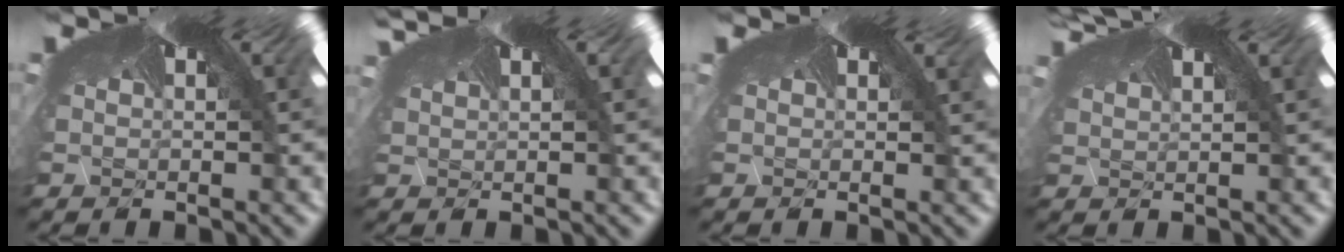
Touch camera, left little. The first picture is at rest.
{"total": 1.7, "force": [1.2, 0.7, 1.0], "torque": [-0.034, 0.005, 0.022]}
{"total": 0.6, "force": [0.2, 0.4, 0.4], "torque": [-0.004, 0.001, 0.003]}
{"total": 2.0, "force": [0.8, 1.1, 1.4], "torque": [-0.050, 0.009, 0.026]}